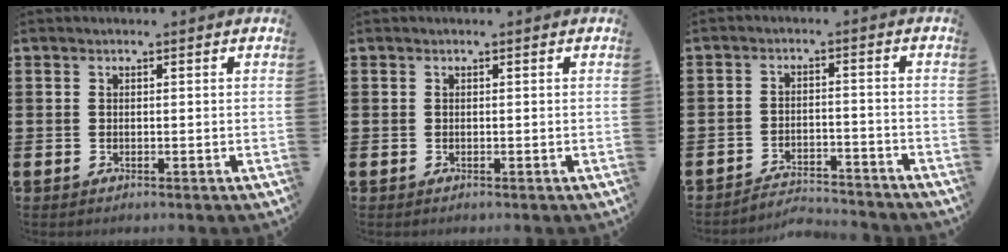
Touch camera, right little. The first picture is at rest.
{"total": 0.0}
{"total": 3.2, "force": [-3.2, 0.1, -0.1], "torque": [-0.006, 0.002, -0.070]}